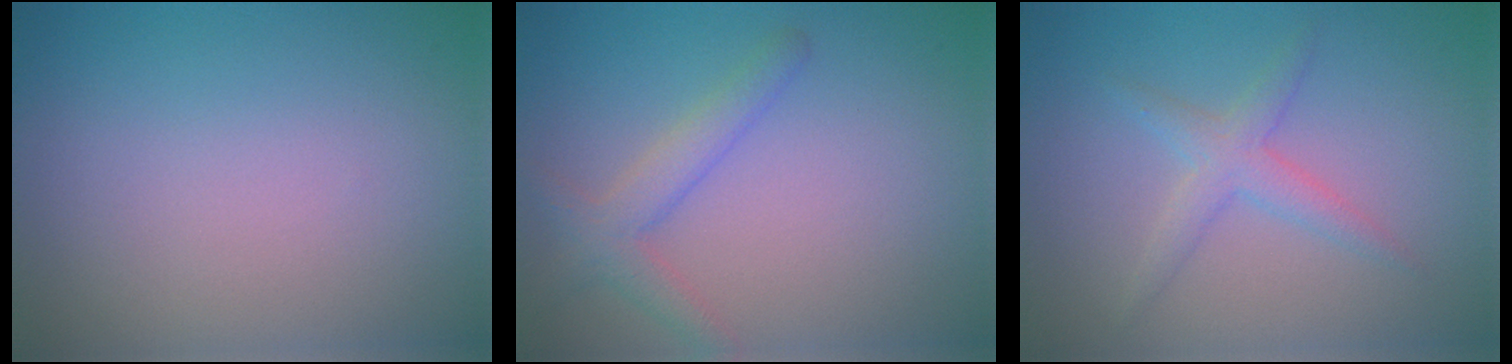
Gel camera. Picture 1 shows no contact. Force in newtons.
{"total": 2.7, "press": 2.7, "slide": 0.2}
{"total": 2.3, "press": 2.3, "slide": 0.1}